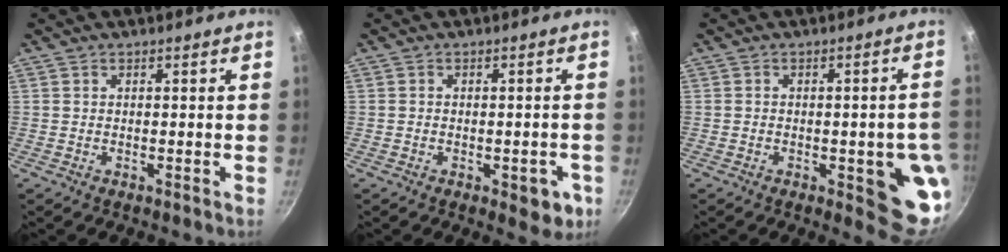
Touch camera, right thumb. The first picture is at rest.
{"total": 5.8, "force": [-2.1, 2.9, 4.5], "torque": [-0.029, 0.010, -0.024]}
{"total": 11.9, "force": [-2.7, 4.2, 10.8], "torque": [-0.082, 0.007, -0.030]}